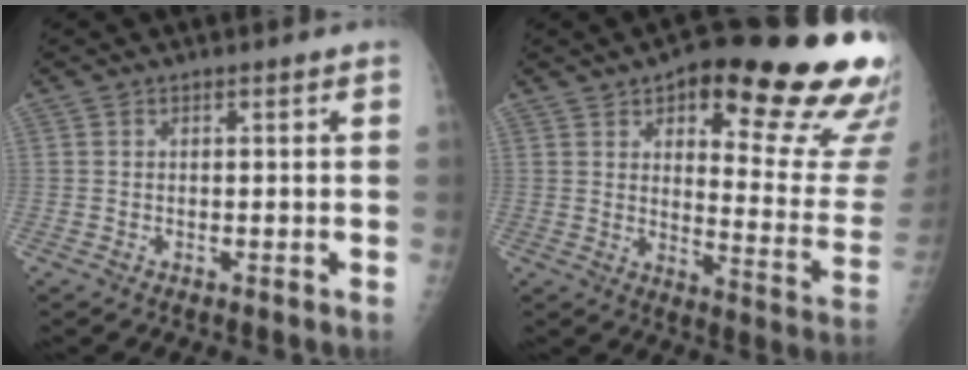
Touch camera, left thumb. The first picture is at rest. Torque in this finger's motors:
{"motor_torque": [0.61, 0.62, 1.46, -1.31, 0.18]}